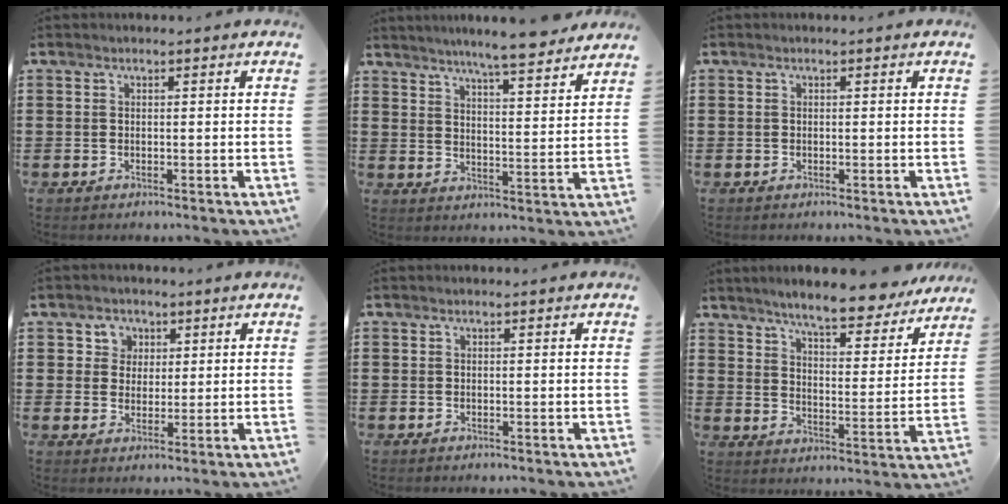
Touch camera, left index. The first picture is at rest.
{"total": 6.0, "force": [5.6, -0.6, 2.1], "torque": [-0.054, -0.033, 0.095]}
{"total": 0.0}
{"total": 3.2, "force": [1.5, 2.8, 0.1], "torque": [-0.011, 0.007, 0.025]}
{"total": 0.0}
{"total": 7.8, "force": [7.1, 0.3, 3.1], "torque": [-0.073, -0.047, 0.119]}